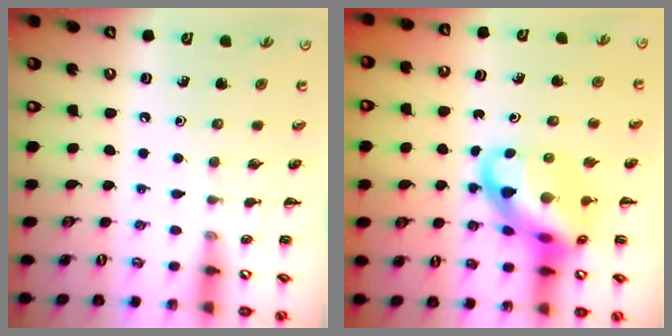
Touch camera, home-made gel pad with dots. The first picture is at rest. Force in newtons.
{"total": 14.7, "press": 14.2, "slide": 3.7}